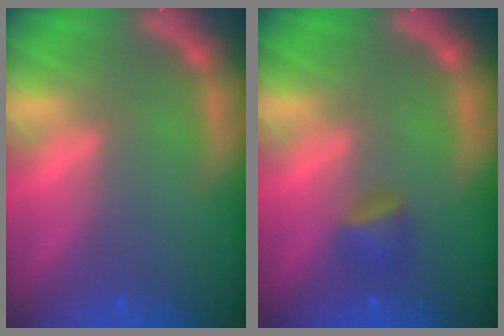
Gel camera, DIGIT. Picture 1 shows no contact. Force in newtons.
{"total": 1.9}